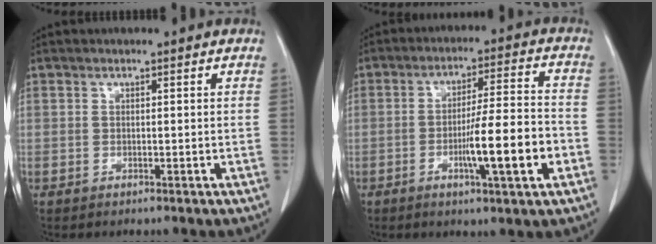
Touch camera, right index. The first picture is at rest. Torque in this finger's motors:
{"motor_torque": [1.58, -0.56, 0.82, 0.15]}